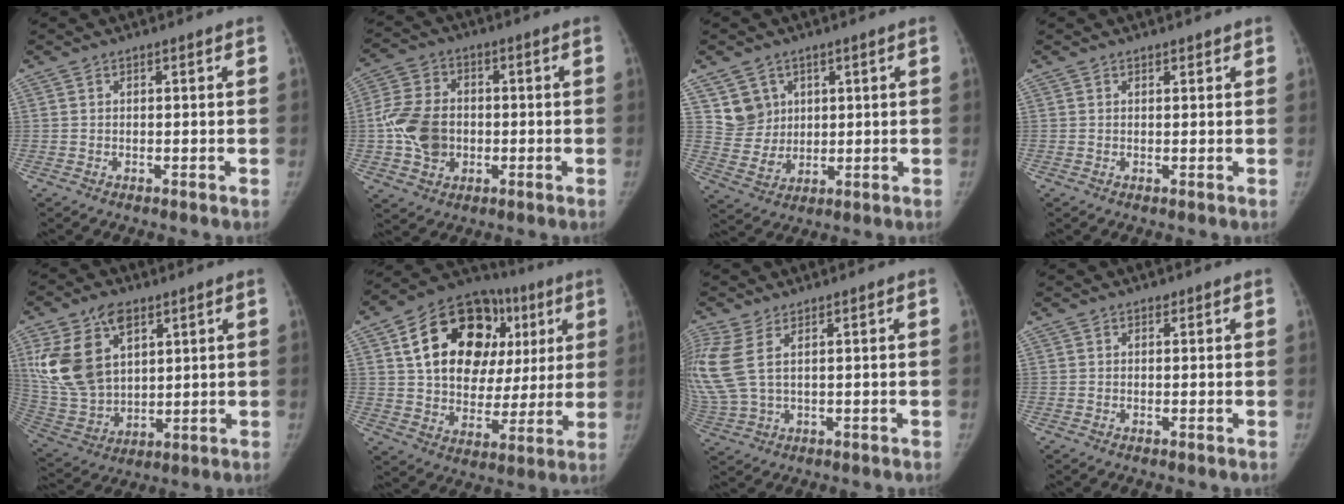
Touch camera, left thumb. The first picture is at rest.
{"total": 11.0, "force": [-1.2, 8.5, 6.9], "torque": [-0.118, 0.012, -0.026]}
{"total": 6.7, "force": [3.0, 5.9, 1.3], "torque": [0.005, -0.026, 0.068]}
{"total": 0.9, "force": [0.7, 0.4, 0.3], "torque": [0.000, -0.004, 0.009]}
{"total": 16.5, "force": [7.0, 10.3, 10.9], "torque": [-0.193, -0.020, 0.152]}
{"total": 24.9, "force": [8.3, 16.9, 16.3], "torque": [-0.203, 0.023, 0.131]}
{"total": 9.9, "force": [3.2, 4.4, 8.3], "torque": [-0.238, 0.000, 0.078]}
{"total": 0.5, "force": [0.4, 0.4, 0.1], "torque": [-0.001, -0.003, 0.004]}